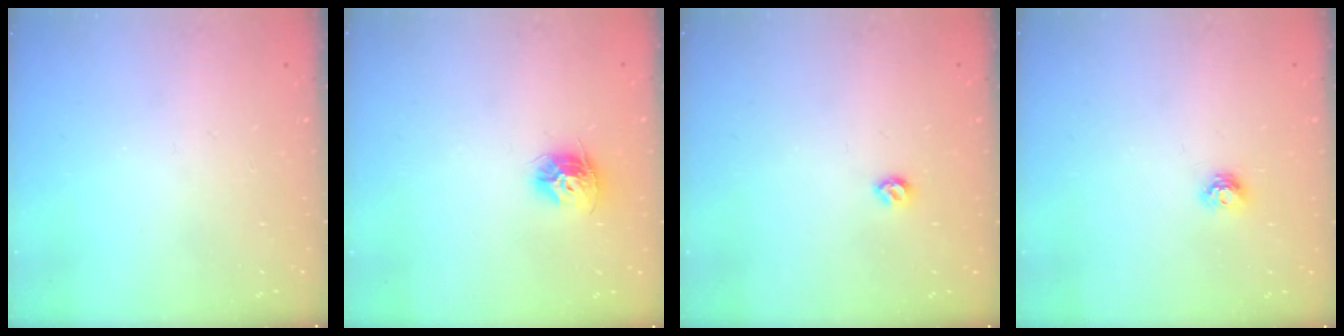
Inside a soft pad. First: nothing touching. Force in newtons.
{"total": 9.9, "press": 9.9, "slide": 0.5}
{"total": 5.3, "press": 5.3, "slide": 0.7}
{"total": 5.6, "press": 5.5, "slide": 0.7}